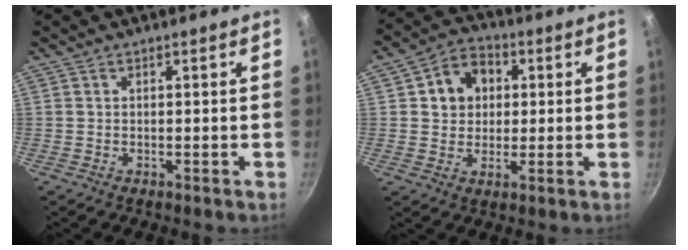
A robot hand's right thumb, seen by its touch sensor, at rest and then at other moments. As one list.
[{"total": 9.1, "force": [2.2, 7.5, 4.7], "torque": [-0.047, 0.008, 0.025]}]